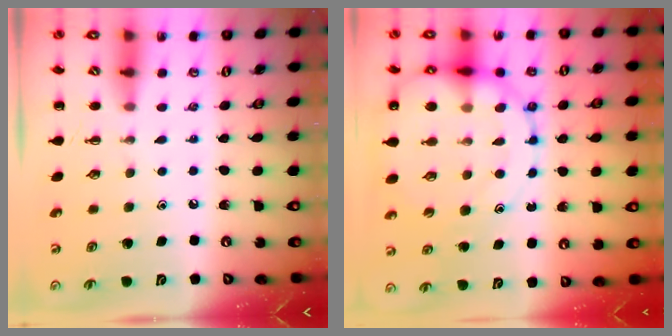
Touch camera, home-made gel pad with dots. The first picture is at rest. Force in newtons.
{"total": 18.2, "press": 17.9, "slide": 3.4}